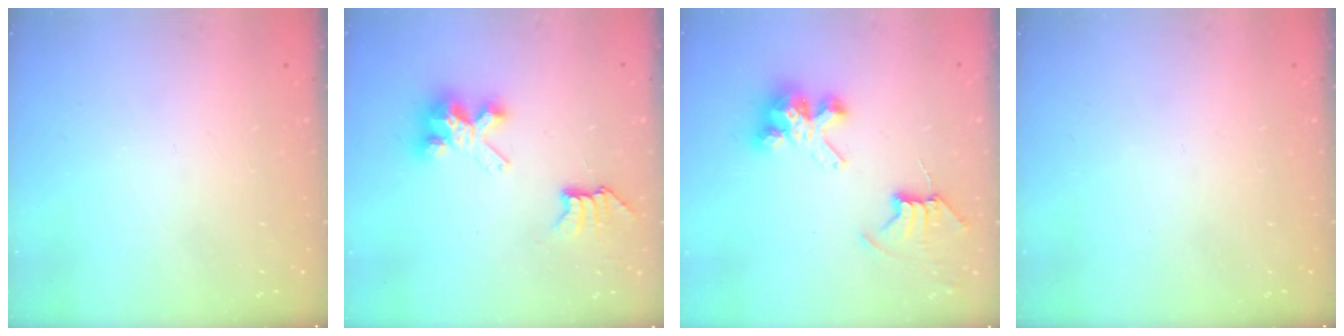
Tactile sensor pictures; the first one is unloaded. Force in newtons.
{"total": 6.6, "press": 6.6, "slide": 0.1}
{"total": 8.2, "press": 8.2, "slide": 0.5}
{"total": 0.0}